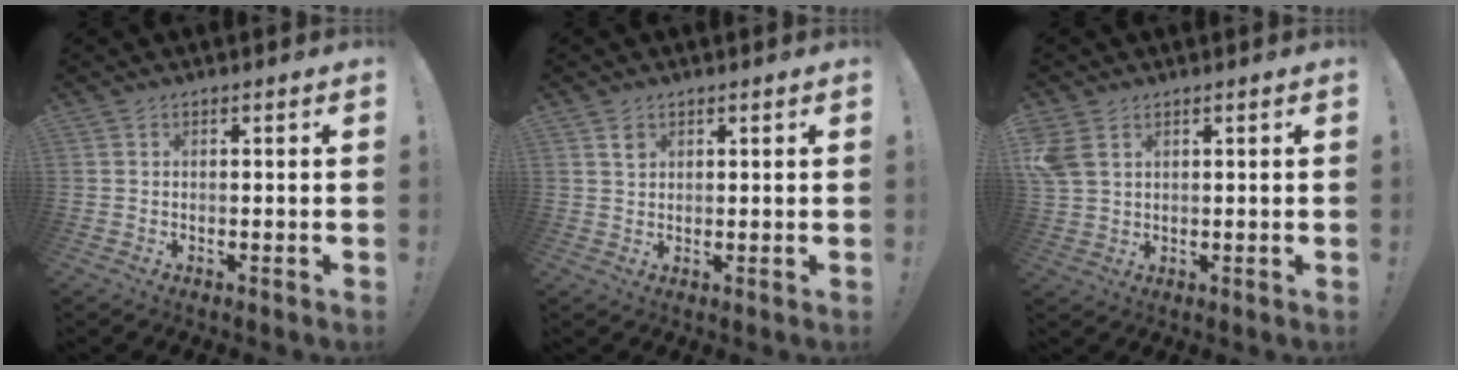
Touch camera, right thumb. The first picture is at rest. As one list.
[{"total": 2.2, "force": [1.3, 1.6, 0.8], "torque": [0.005, -0.009, 0.021]}, {"total": 5.7, "force": [2.4, 3.8, 3.5], "torque": [-0.071, 0.000, 0.051]}]